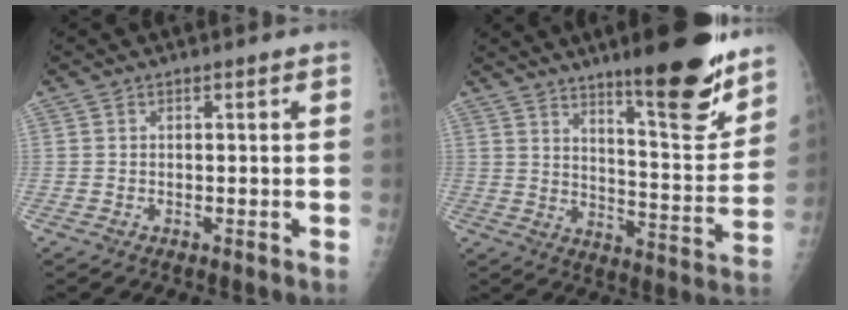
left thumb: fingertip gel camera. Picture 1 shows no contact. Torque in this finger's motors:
{"motor_torque": [2.59, 0.74, 1.12, -1.11, 0.12]}